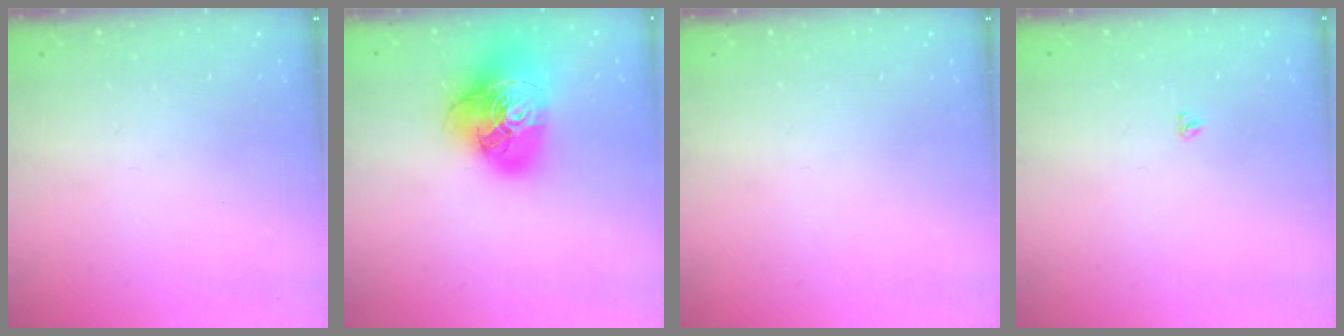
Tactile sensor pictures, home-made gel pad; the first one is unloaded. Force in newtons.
{"total": 20.6, "press": 20.5, "slide": 2.1}
{"total": 0.0}
{"total": 3.1, "press": 3.0, "slide": 0.4}